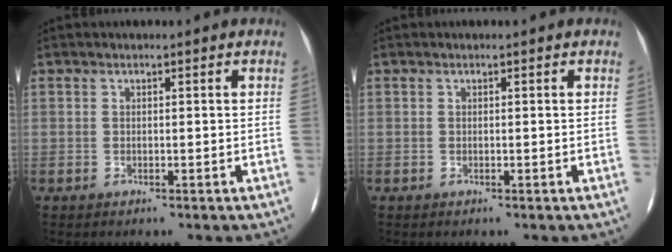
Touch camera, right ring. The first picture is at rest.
{"total": 0.0}